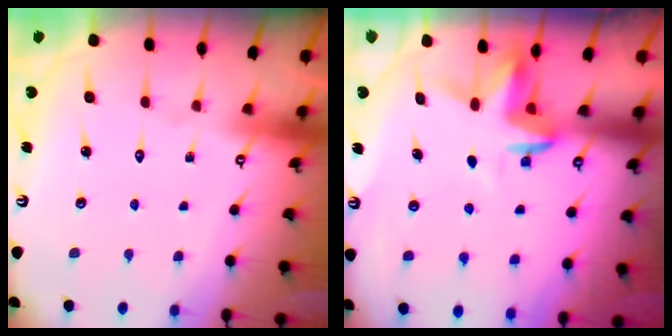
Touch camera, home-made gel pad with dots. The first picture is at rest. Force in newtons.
{"total": 3.6, "press": 3.6, "slide": 0.2}